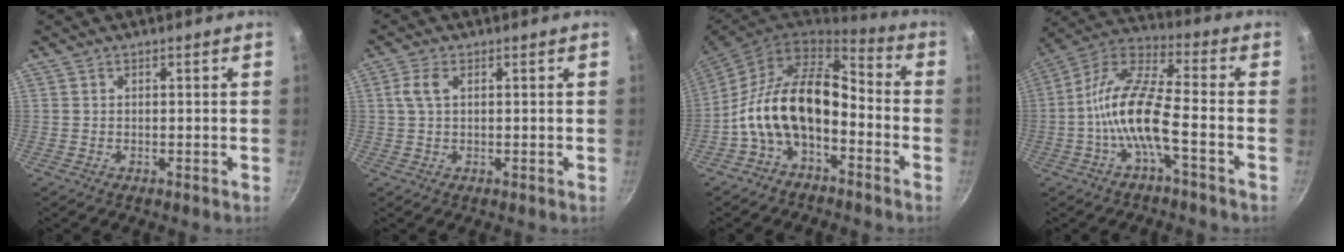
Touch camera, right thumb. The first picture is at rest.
{"total": 3.3, "force": [0.9, 1.7, 2.7], "torque": [-0.059, 0.008, 0.016]}
{"total": 15.6, "force": [-4.1, 9.2, 12.0], "torque": [-0.196, 0.056, -0.092]}
{"total": 13.2, "force": [-3.9, 3.9, 12.0], "torque": [-0.240, 0.043, -0.090]}